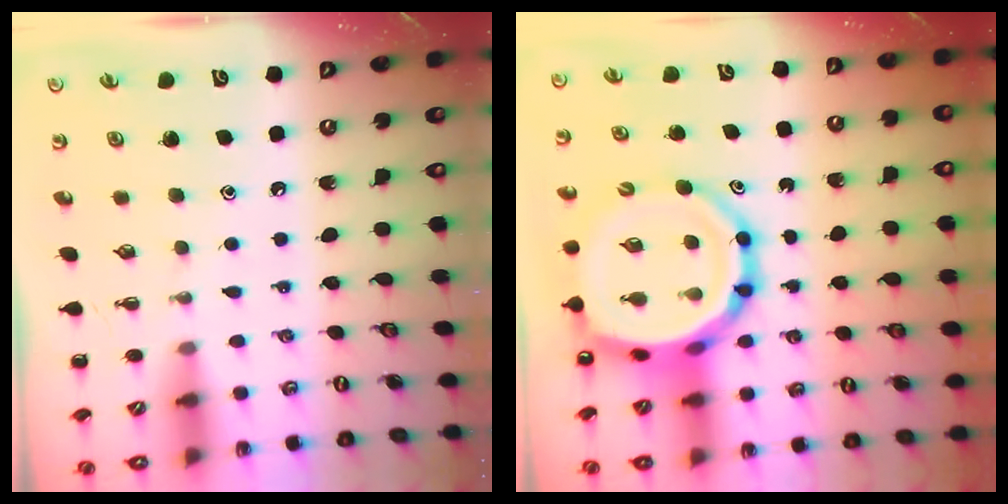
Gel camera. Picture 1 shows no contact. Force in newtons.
{"total": 17.0, "press": 16.4, "slide": 4.5}